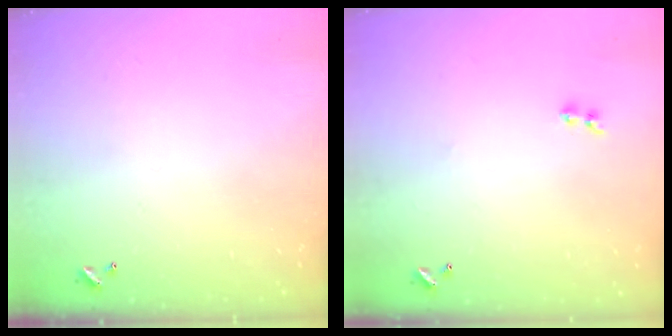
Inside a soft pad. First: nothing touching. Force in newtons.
{"total": 2.0, "press": 1.7, "slide": 1.0}